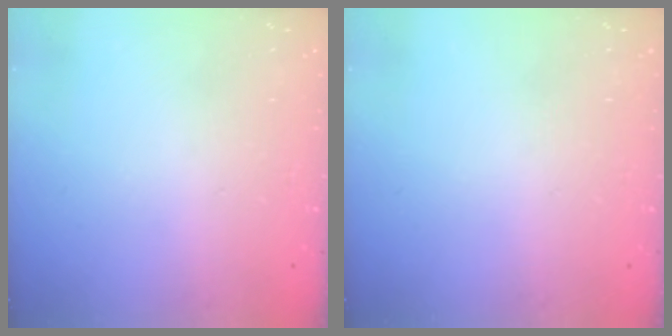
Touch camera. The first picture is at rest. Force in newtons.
{"total": 0.0}